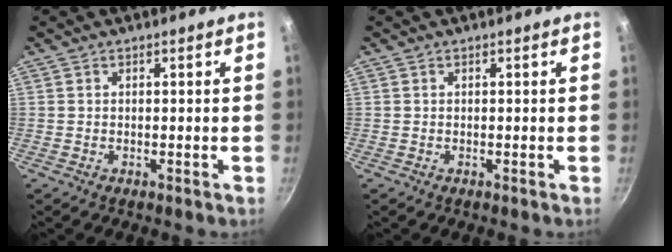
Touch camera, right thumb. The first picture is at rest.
{"total": 0.0}